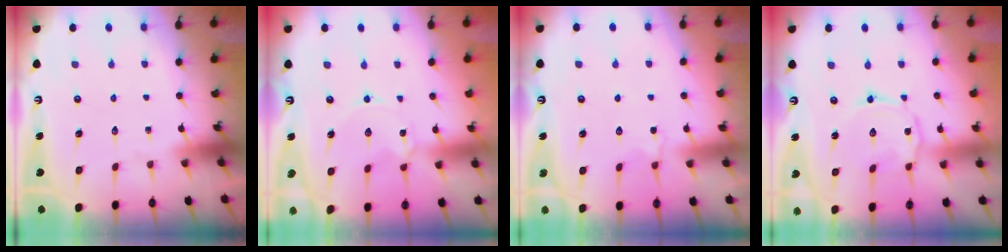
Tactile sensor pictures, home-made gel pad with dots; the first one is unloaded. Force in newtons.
{"total": 2.2, "press": 2.2, "slide": 0.2}
{"total": 2.3, "press": 2.0, "slide": 1.2}
{"total": 3.0, "press": 2.9, "slide": 0.4}